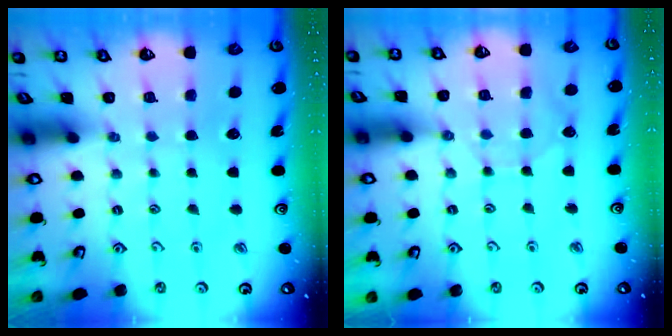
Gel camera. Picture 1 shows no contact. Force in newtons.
{"total": 6.0, "press": 6.0, "slide": 0.6}